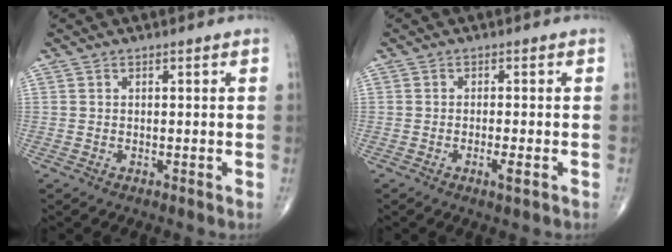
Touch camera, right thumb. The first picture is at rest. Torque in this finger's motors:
{"motor_torque": [-0.24, 0.12, 0.00, -0.01, 0.02]}